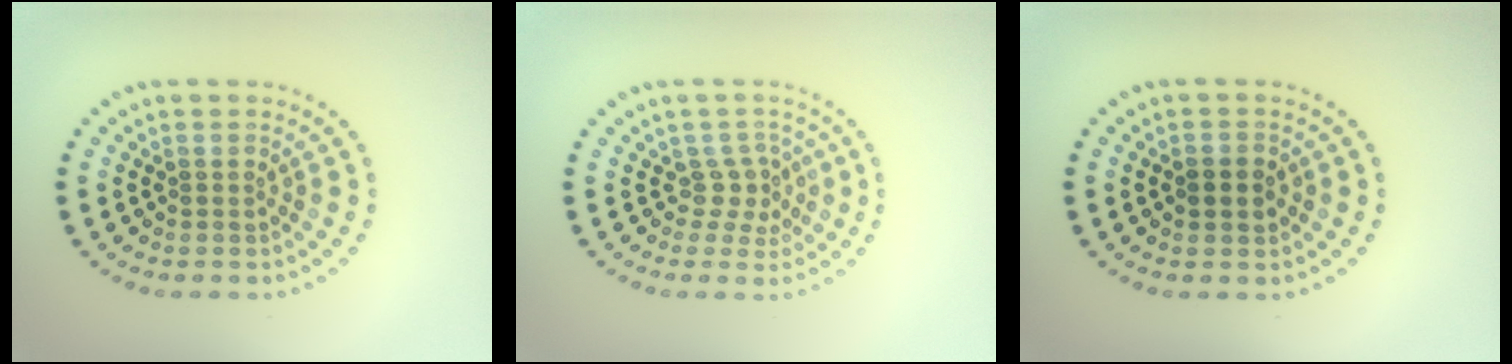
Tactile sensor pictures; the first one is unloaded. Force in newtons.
{"total": 2.0, "press": 1.3, "slide": 1.6}
{"total": 1.5, "press": 1.5, "slide": 0.1}